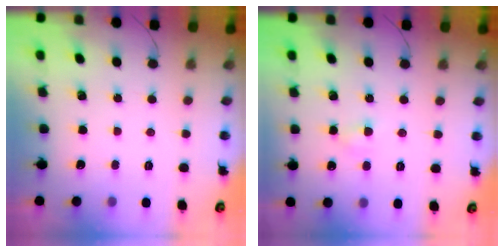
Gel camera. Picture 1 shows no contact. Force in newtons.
{"total": 3.0, "press": 2.8, "slide": 1.0}